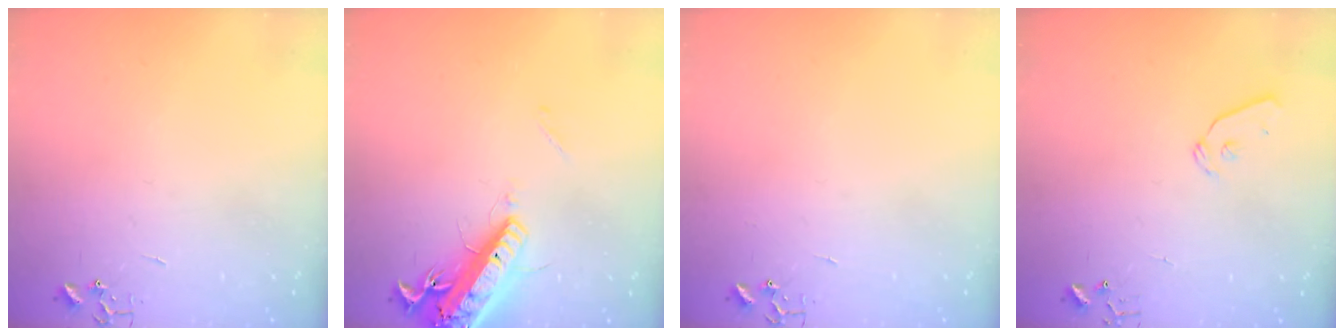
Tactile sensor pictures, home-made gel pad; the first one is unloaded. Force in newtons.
{"total": 18.1, "press": 17.7, "slide": 3.9}
{"total": 0.0}
{"total": 8.7, "press": 8.7, "slide": 0.9}